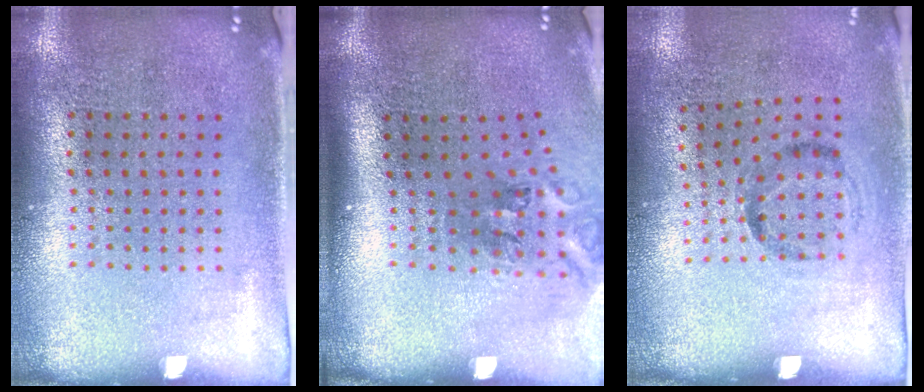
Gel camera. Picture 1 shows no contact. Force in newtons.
{"total": 2.0, "press": 1.2, "slide": 1.6}
{"total": 1.2, "press": 0.8, "slide": 0.9}